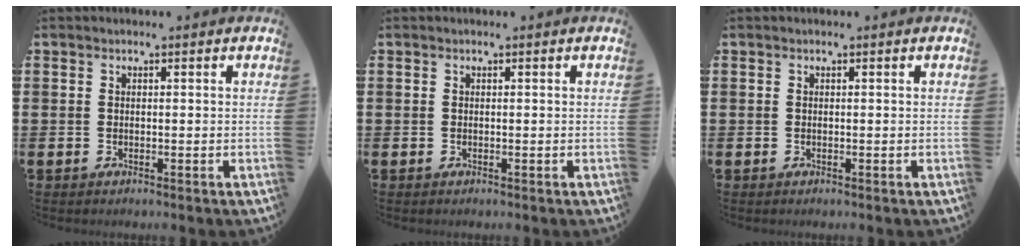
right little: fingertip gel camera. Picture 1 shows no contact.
{"total": 0.0}
{"total": 0.0}